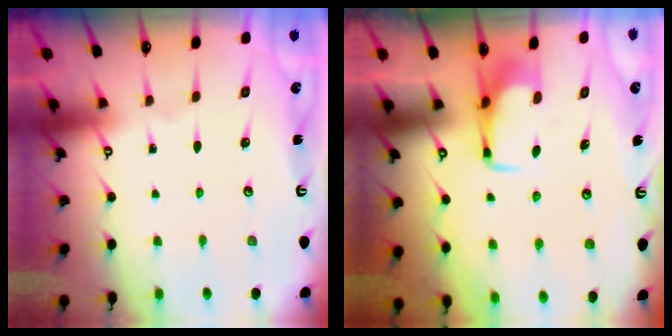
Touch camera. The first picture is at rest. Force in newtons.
{"total": 3.3, "press": 3.3, "slide": 0.4}